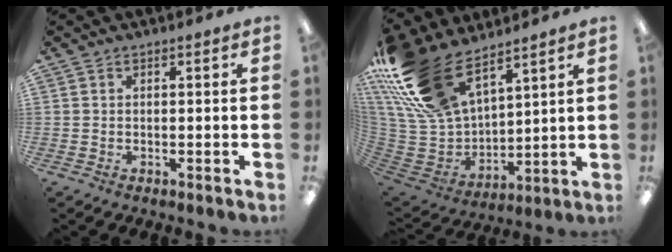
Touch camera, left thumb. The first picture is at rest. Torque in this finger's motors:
{"motor_torque": [1.59, 1.59, 1.34, -1.43, 0.61]}